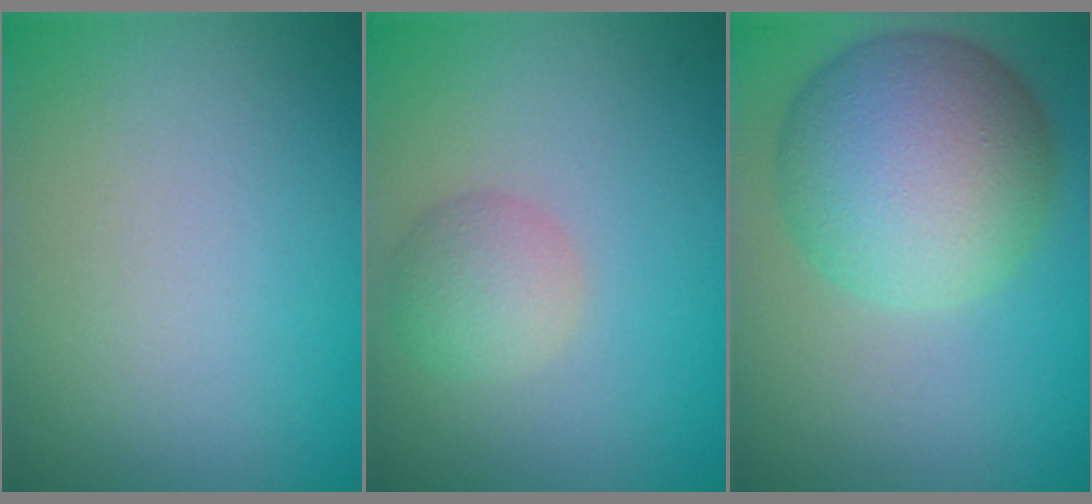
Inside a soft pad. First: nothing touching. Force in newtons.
{"total": 2.7, "press": 2.7, "slide": 0.2}
{"total": 10.9, "press": 10.9, "slide": 0.2}